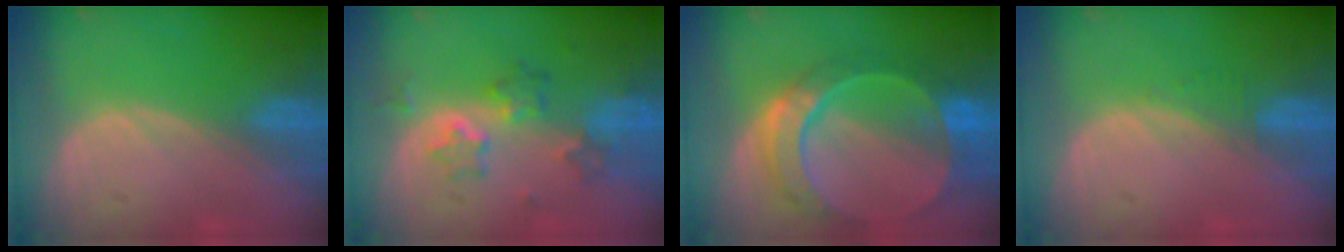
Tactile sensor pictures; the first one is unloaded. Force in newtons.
{"total": 6.0, "press": 5.8, "slide": 1.8}
{"total": 10.5, "press": 8.9, "slide": 5.6}
{"total": 1.2, "press": 1.1, "slide": 0.4}